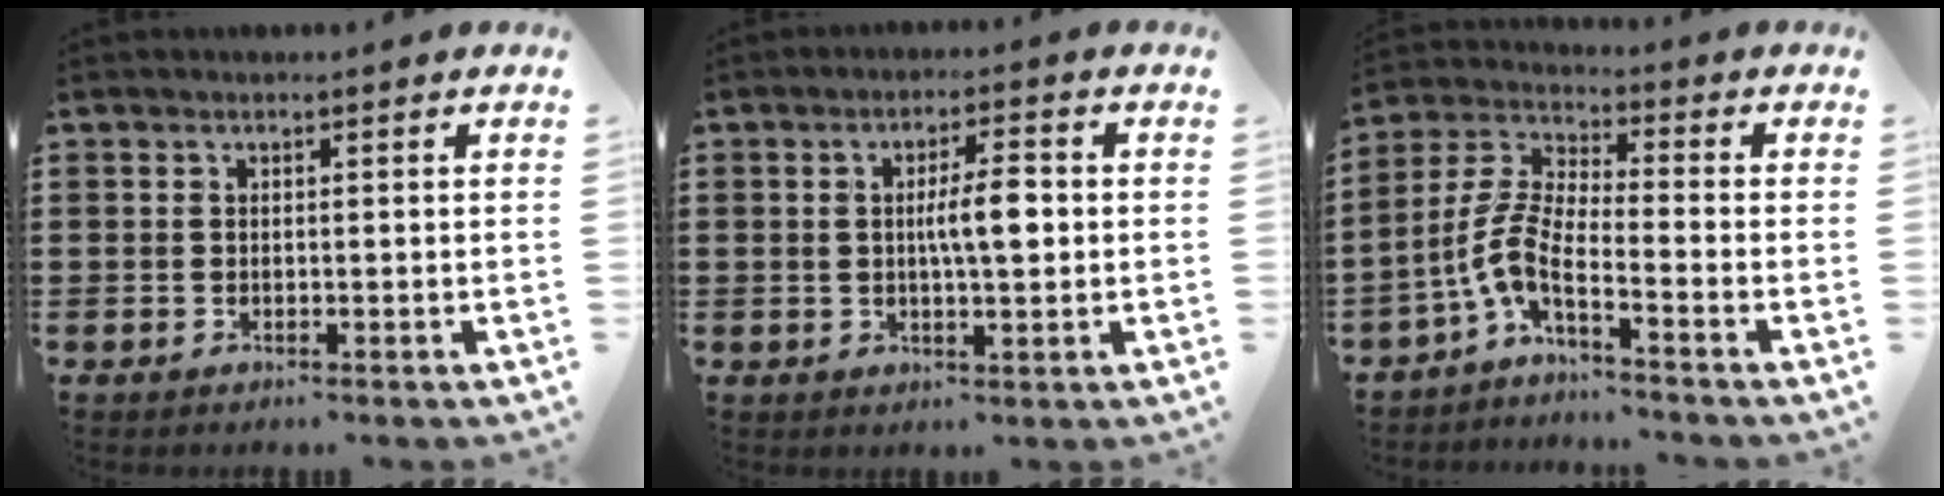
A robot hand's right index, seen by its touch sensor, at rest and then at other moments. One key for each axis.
{"total": 5.8, "fx": 0.4, "fy": 1.6, "fz": 5.6, "tx": -0.094, "ty": 0.001, "tz": 0.002}
{"total": 5.9, "fx": -3.2, "fy": 1.2, "fz": 4.8, "tx": -0.142, "ty": -0.028, "tz": -0.074}